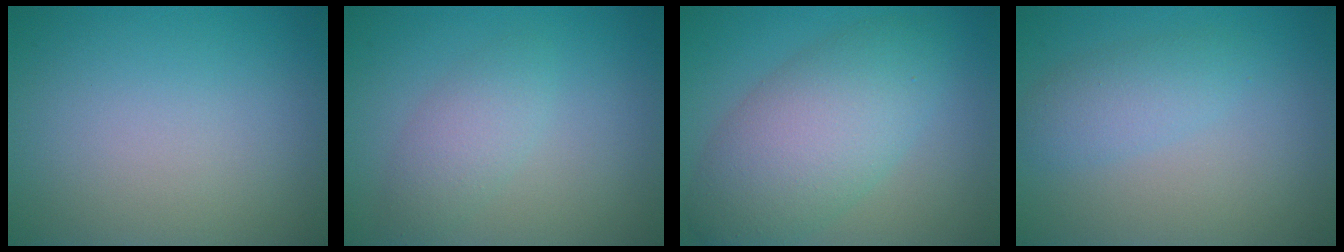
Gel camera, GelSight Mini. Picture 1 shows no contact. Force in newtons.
{"total": 2.5, "press": 2.5, "slide": 0.1}
{"total": 7.5, "press": 7.5, "slide": 0.1}
{"total": 2.4, "press": 2.4, "slide": 0.1}